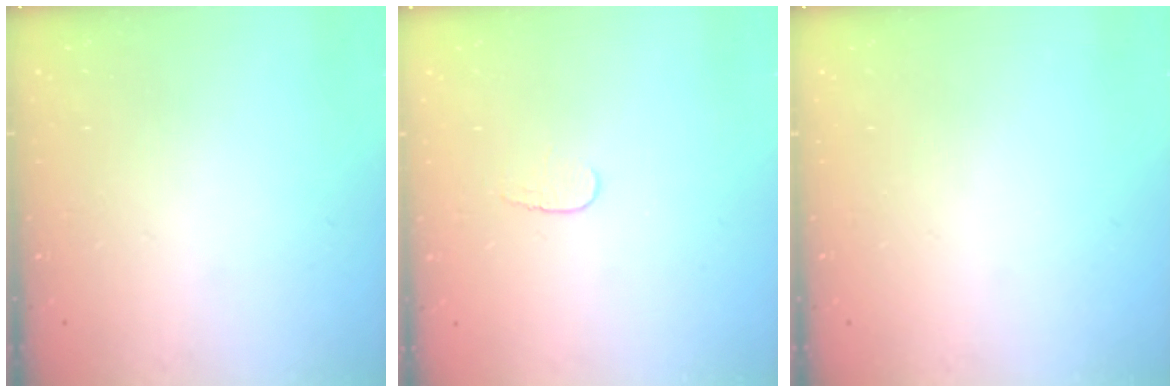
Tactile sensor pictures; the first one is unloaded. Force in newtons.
{"total": 3.6, "press": 3.5, "slide": 0.4}
{"total": 0.0}